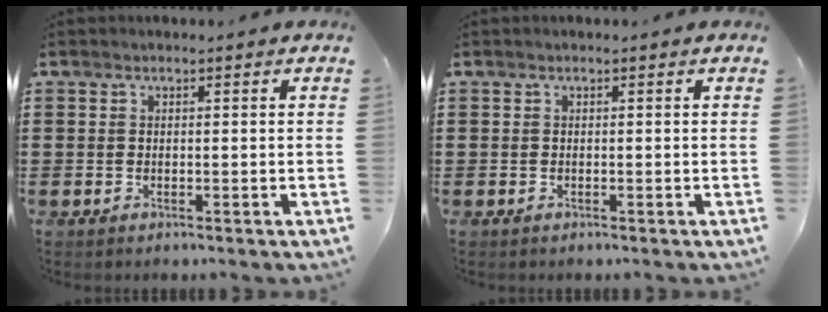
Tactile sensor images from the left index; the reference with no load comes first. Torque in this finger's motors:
{"motor_torque": [0.00, 0.00, 0.00, 0.00]}